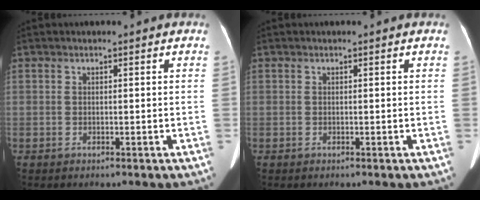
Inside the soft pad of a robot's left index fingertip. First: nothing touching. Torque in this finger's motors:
{"motor_torque": [0.00, 0.02, 0.00, 0.00]}